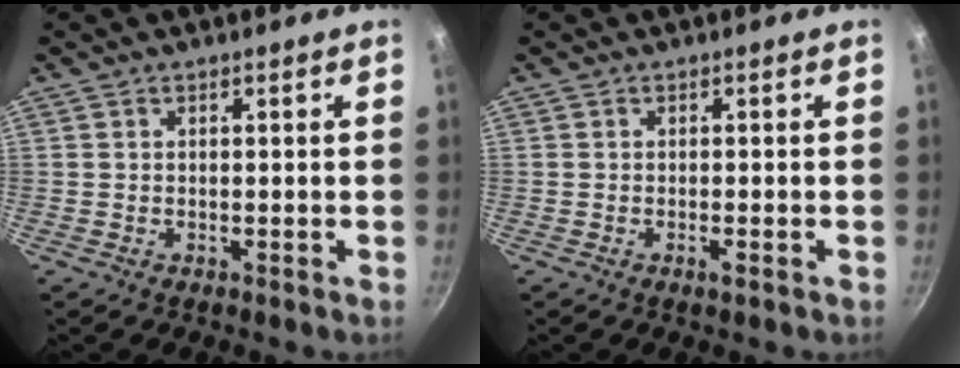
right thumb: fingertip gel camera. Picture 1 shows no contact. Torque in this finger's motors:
{"motor_torque": [0.69, 0.39, 0.51, -0.13, -0.01]}